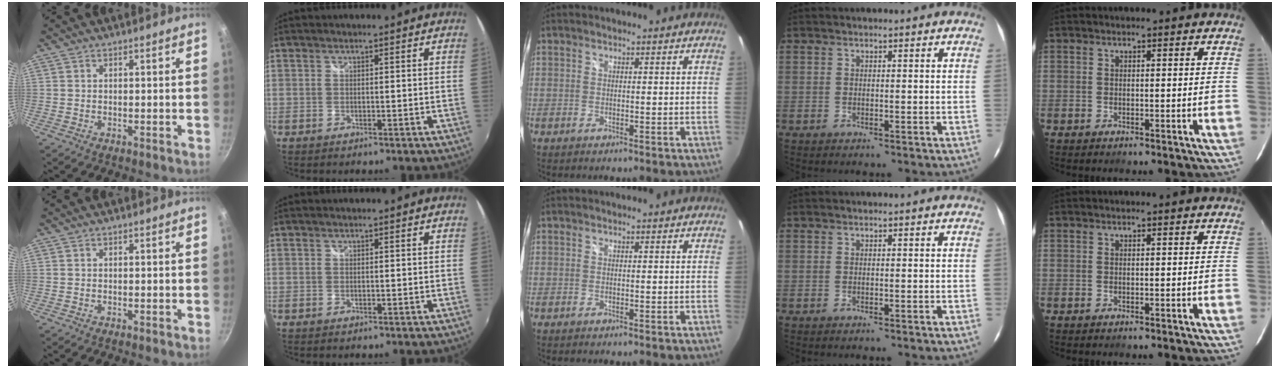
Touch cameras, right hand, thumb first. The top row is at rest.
{}